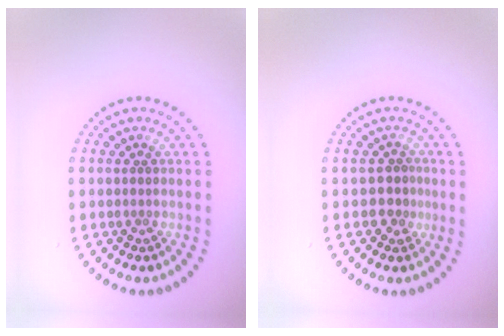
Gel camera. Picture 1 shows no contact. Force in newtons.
{"total": 1.9, "press": 1.6, "slide": 0.9}